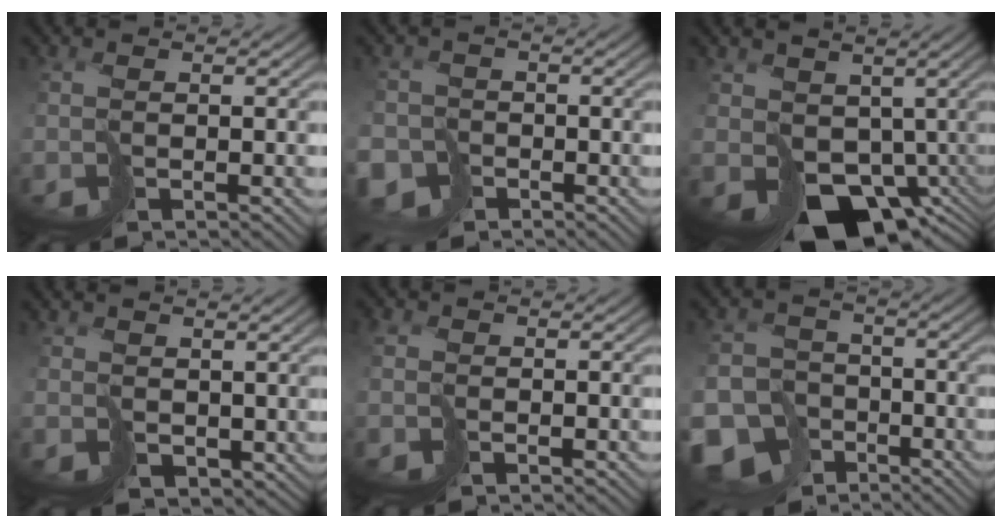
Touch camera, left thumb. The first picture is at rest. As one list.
[{"total": 3.9, "force": [-3.2, 2.2, 0.1], "torque": [0.015, -0.005, -0.066]}, {"total": 9.6, "force": [-1.4, 7.4, 5.8], "torque": [-0.116, -0.038, -0.003]}, {"total": 2.3, "force": [1.4, 1.7, 0.7], "torque": [-0.022, -0.011, 0.030]}, {"total": 1.4, "force": [-0.1, 1.3, 0.4], "torque": [-0.016, -0.002, -0.004]}, {"total": 9.2, "force": [-6.3, 6.1, 2.7], "torque": [-0.054, -0.033, -0.109]}]